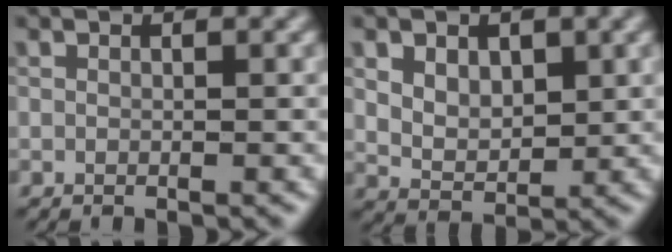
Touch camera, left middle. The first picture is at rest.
{"total": 3.8, "force": [1.4, 2.6, 2.3], "torque": [-0.040, 0.001, 0.019]}